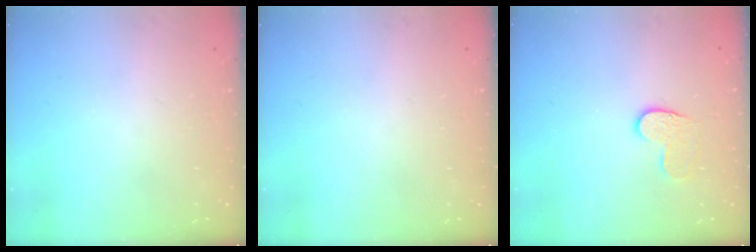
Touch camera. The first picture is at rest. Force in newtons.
{"total": 0.0}
{"total": 6.9, "press": 6.8, "slide": 0.6}